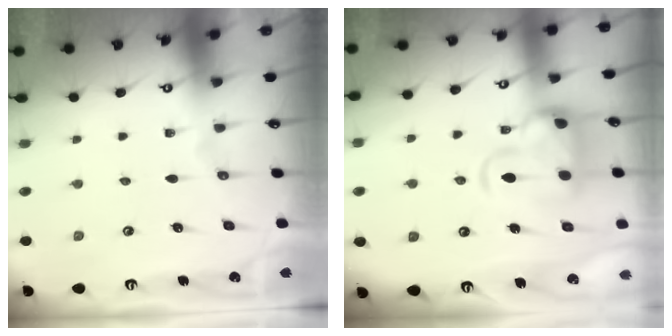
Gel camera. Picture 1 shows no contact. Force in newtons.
{"total": 7.4, "press": 7.2, "slide": 1.7}